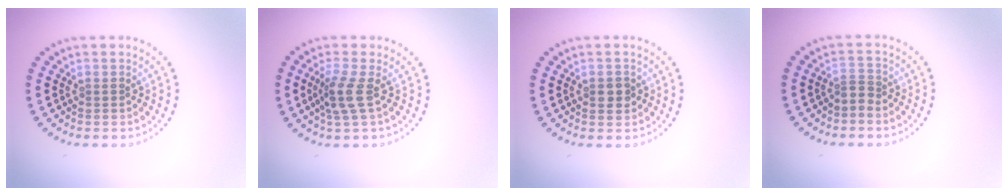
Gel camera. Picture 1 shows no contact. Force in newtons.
{"total": 2.6, "press": 2.0, "slide": 1.6}
{"total": 1.5, "press": 1.5, "slide": 0.0}
{"total": 1.2, "press": 0.8, "slide": 0.9}